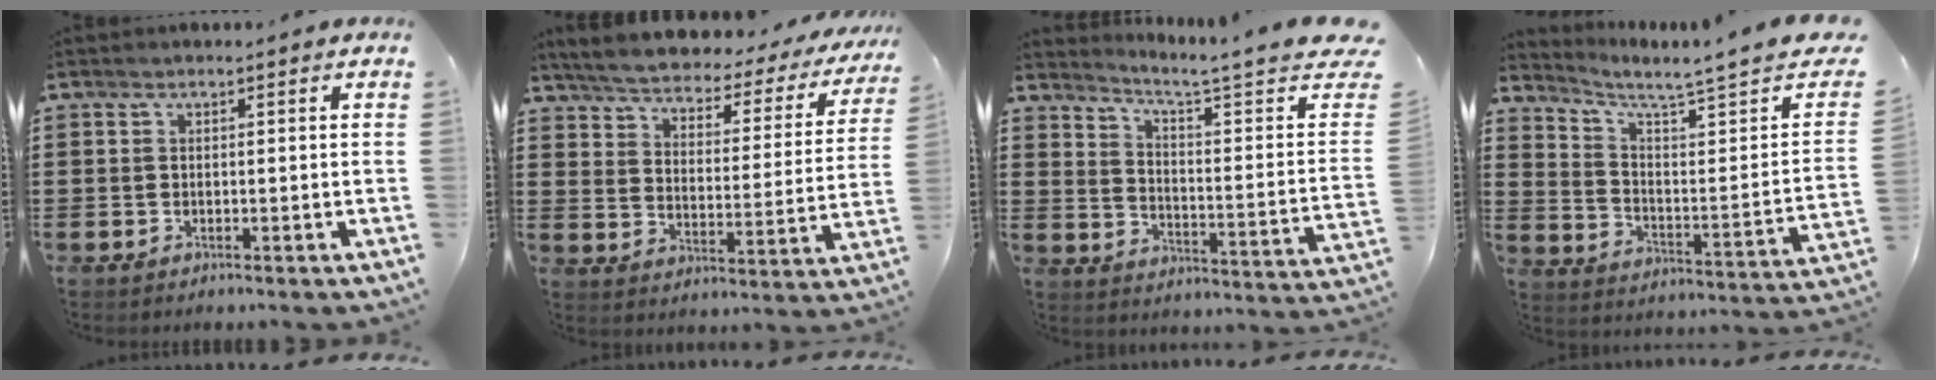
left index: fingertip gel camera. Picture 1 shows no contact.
{"total": 3.3, "force": [3.1, 0.3, 1.0], "torque": [-0.040, -0.031, 0.042]}
{"total": 3.6, "force": [2.4, -0.8, 2.7], "torque": [-0.061, -0.035, 0.026]}
{"total": 3.3, "force": [2.4, -0.9, 2.1], "torque": [-0.059, -0.040, 0.028]}